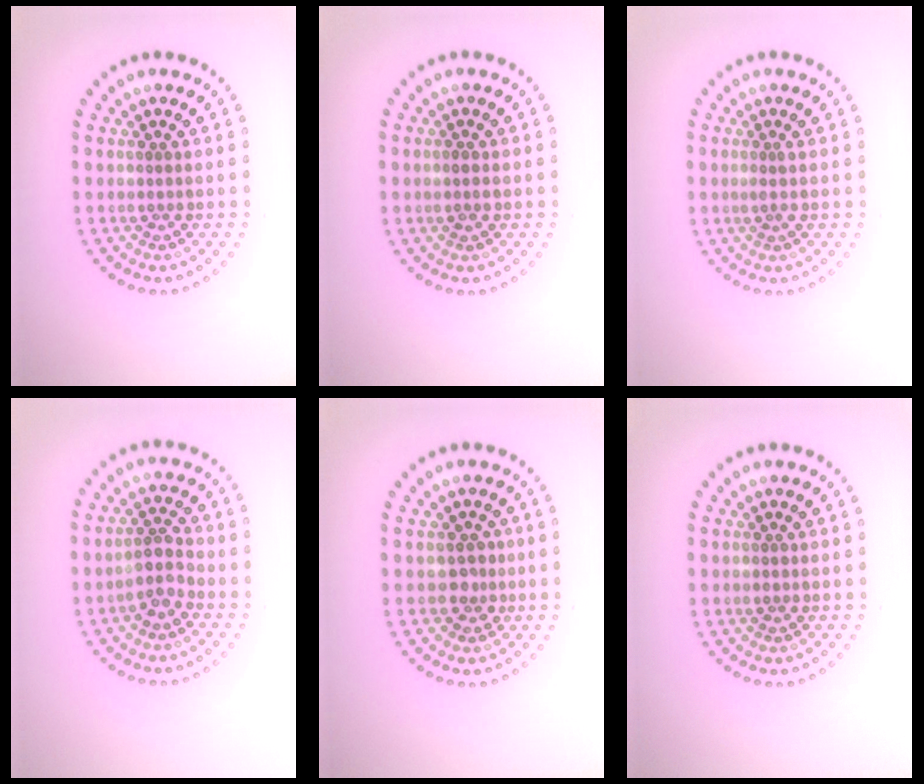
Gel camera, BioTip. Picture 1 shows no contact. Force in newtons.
{"total": 0.9, "press": 0.9, "slide": 0.1}
{"total": 0.6, "press": 0.3, "slide": 0.6}
{"total": 2.3, "press": 2.0, "slide": 1.2}
{"total": 1.6, "press": 1.3, "slide": 1.0}
{"total": 0.5, "press": 0.5, "slide": 0.1}